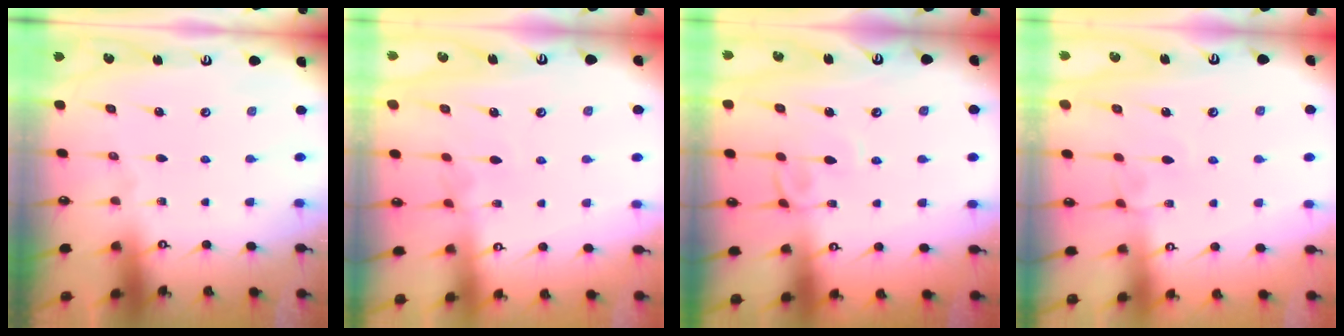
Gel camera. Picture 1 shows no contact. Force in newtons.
{"total": 3.4, "press": 3.4, "slide": 0.1}
{"total": 2.0, "press": 2.0, "slide": 0.2}
{"total": 3.2, "press": 3.2, "slide": 0.2}